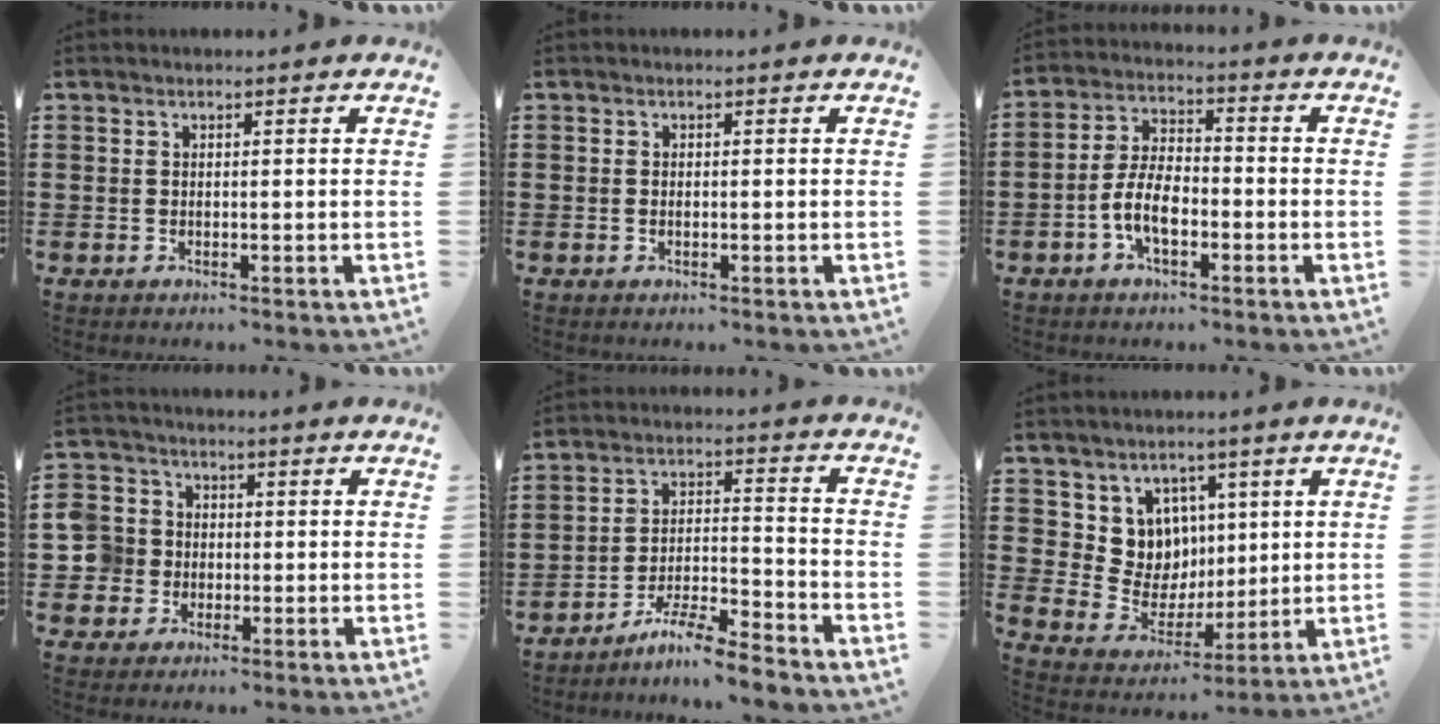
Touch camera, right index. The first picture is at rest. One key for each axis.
{"total": 0.5, "fx": -0.2, "fy": 0.1, "fz": 0.5, "tx": -0.012, "ty": -0.005, "tz": -0.001}
{"total": 6.9, "fx": -2.6, "fy": 3.1, "fz": 5.6, "tx": -0.138, "ty": -0.005, "tz": -0.056}
{"total": 6.4, "fx": -0.9, "fy": 6.1, "fz": 1.5, "tx": -0.071, "ty": 0.011, "tz": -0.022}
{"total": 6.9, "fx": -6.4, "fy": -0.3, "fz": 2.6, "tx": -0.056, "ty": -0.003, "tz": -0.124}
{"total": 8.1, "fx": 3.1, "fy": 7.3, "fz": 1.1, "tx": -0.052, "ty": -0.027, "tz": 0.065}